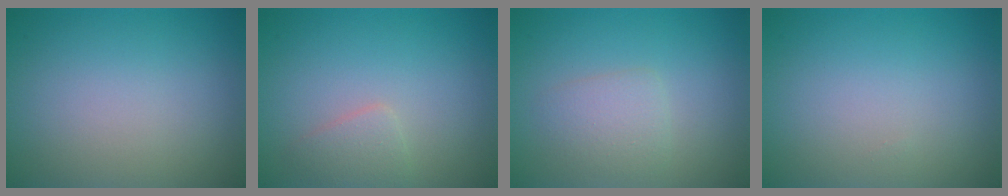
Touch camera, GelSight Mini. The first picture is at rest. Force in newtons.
{"total": 1.6, "press": 1.6, "slide": 0.0}
{"total": 2.0, "press": 2.0, "slide": 0.0}
{"total": 0.0}